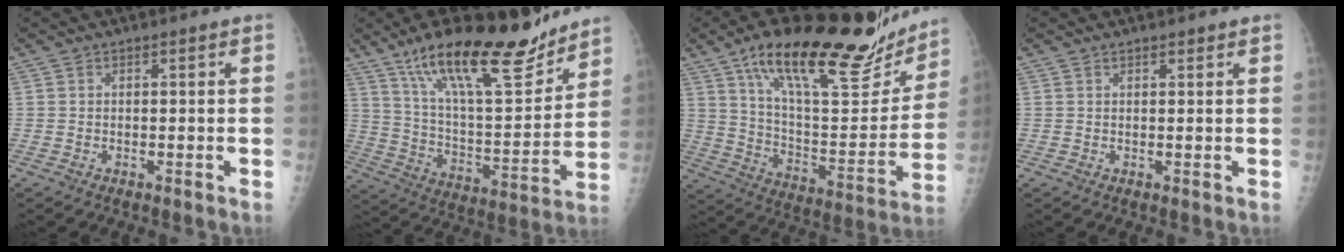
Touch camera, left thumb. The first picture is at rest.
{"total": 22.8, "force": [16.6, 6.4, 14.2], "torque": [-0.200, -0.080, 0.283]}
{"total": 29.8, "force": [20.1, 10.1, 19.6], "torque": [-0.262, -0.059, 0.318]}
{"total": 1.2, "force": [0.9, 0.4, 0.6], "torque": [-0.005, -0.003, 0.012]}